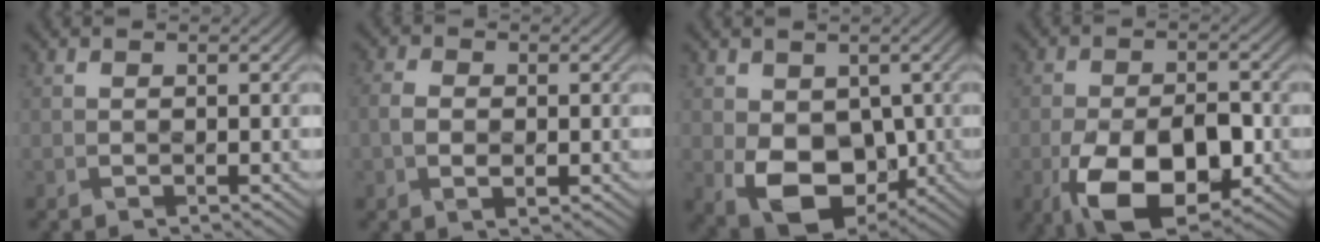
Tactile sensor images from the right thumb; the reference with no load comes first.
{"total": 2.8, "force": [-0.7, 1.5, 2.3], "torque": [-0.065, -0.001, -0.002]}
{"total": 9.9, "force": [-1.9, 6.9, 6.8], "torque": [-0.133, -0.024, -0.025]}
{"total": 13.2, "force": [-5.4, 6.8, 9.9], "torque": [-0.204, -0.030, -0.079]}